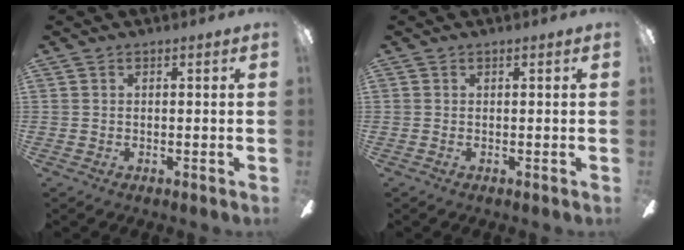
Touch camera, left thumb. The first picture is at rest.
{"total": 0.0}